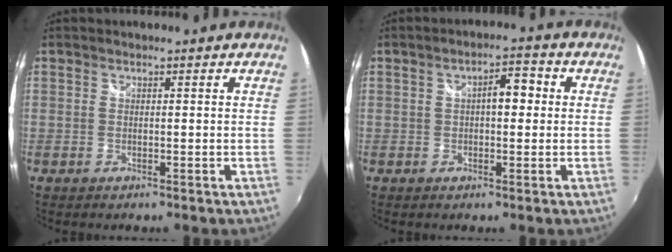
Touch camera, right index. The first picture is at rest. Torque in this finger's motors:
{"motor_torque": [0.43, 0.33, 0.10, 0.04]}